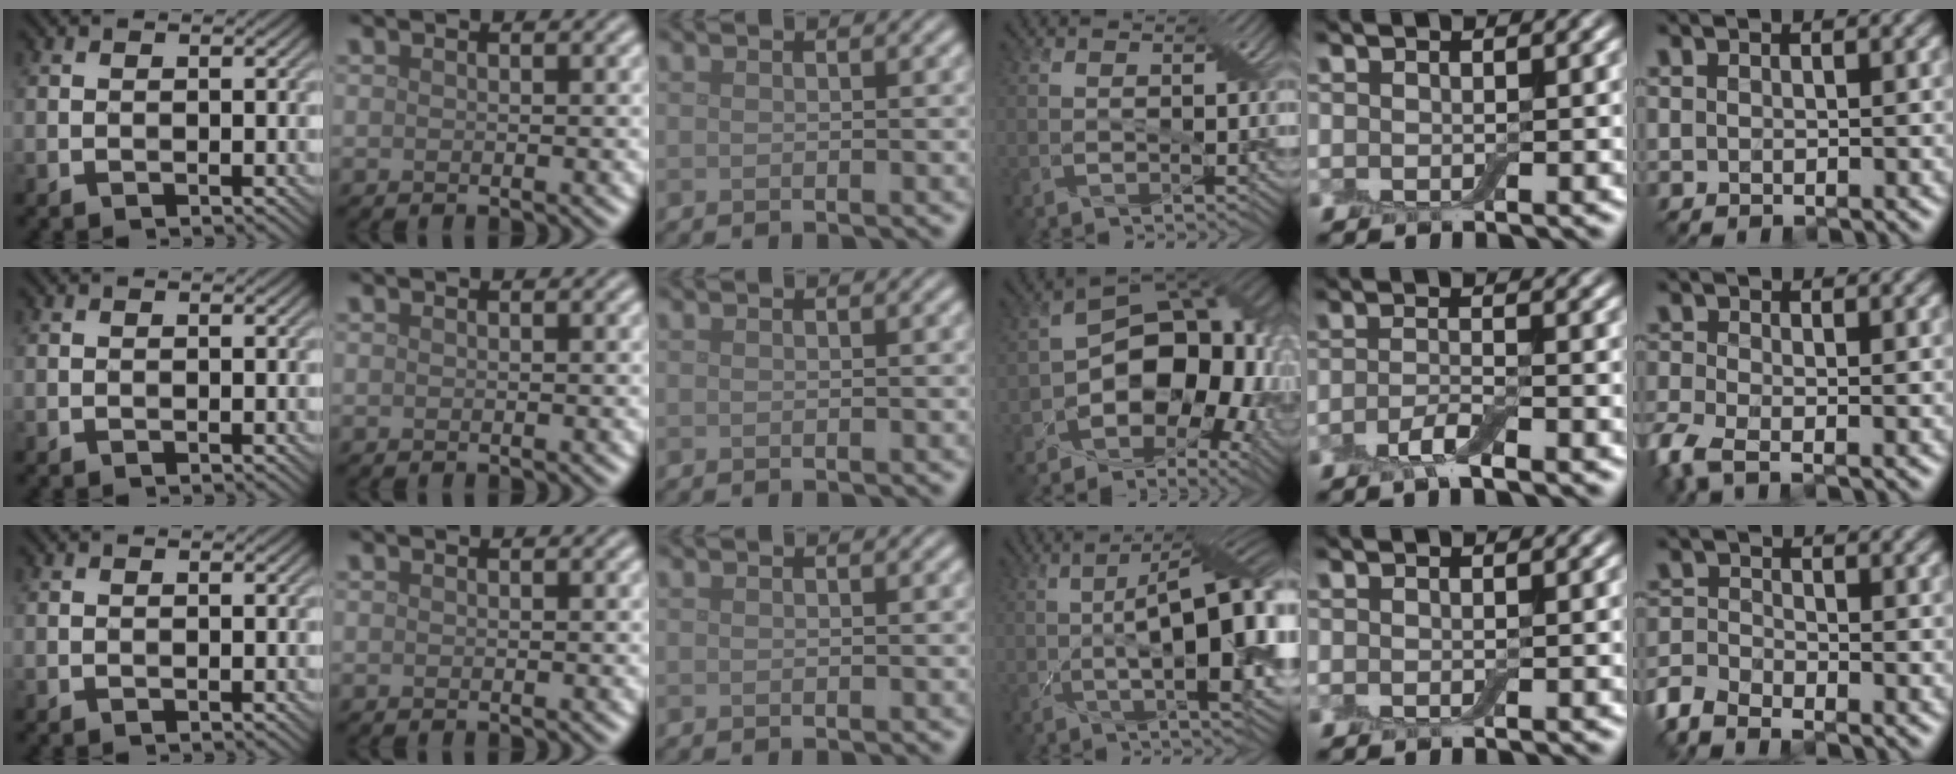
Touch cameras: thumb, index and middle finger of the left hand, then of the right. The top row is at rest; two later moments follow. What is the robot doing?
{"motion": "pour", "object": "bowl"}